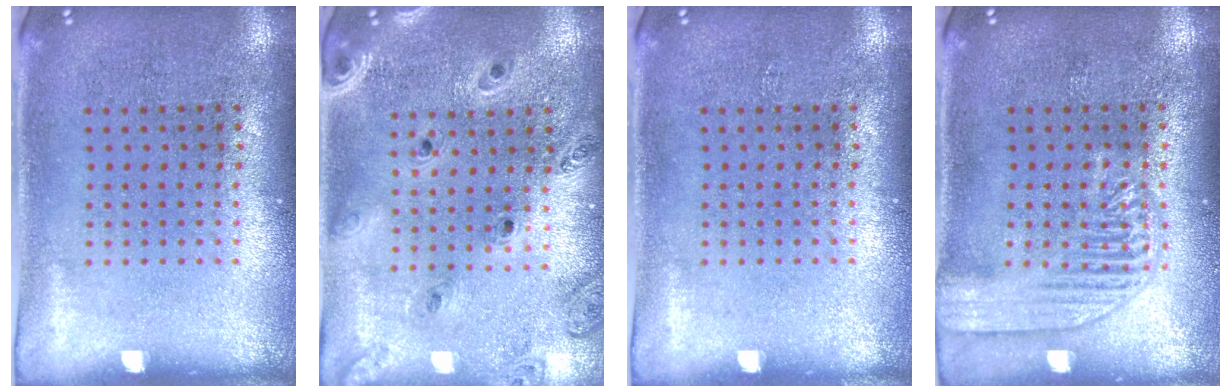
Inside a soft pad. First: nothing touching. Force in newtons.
{"total": 1.2, "press": 1.2, "slide": 0.2}
{"total": 0.0}
{"total": 3.0, "press": 3.0, "slide": 0.3}